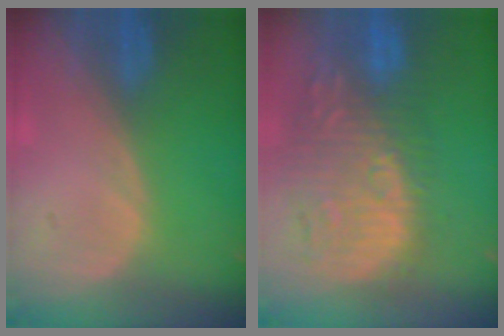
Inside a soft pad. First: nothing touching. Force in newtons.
{"total": 12.8, "press": 11.7, "slide": 5.4}